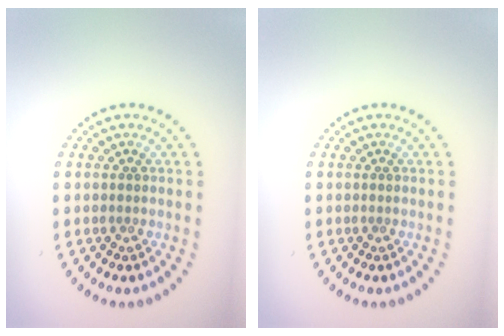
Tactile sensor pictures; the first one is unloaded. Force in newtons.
{"total": 0.0}